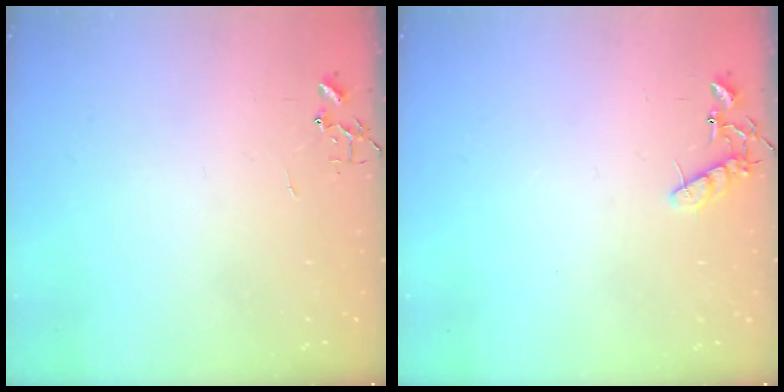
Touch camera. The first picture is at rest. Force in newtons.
{"total": 8.1, "press": 8.1, "slide": 0.3}